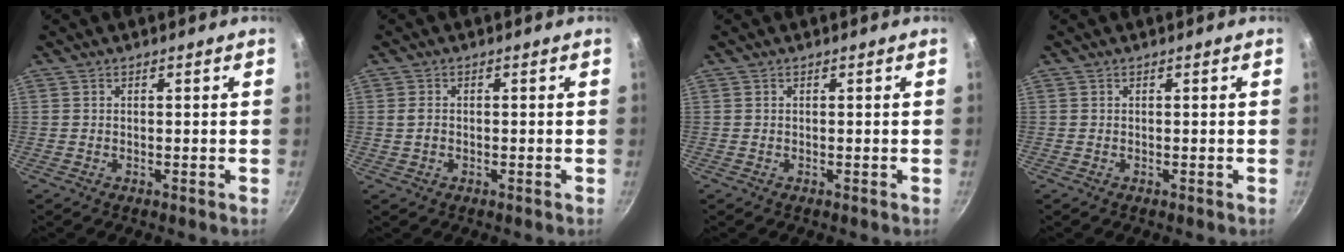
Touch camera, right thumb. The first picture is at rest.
{"total": 2.0, "force": [-0.2, 1.6, 1.3], "torque": [-0.023, 0.003, -0.004]}
{"total": 0.0}
{"total": 0.0}